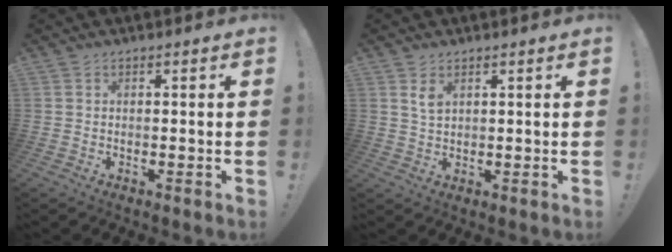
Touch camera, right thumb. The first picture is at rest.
{"total": 3.4, "force": [1.9, 1.8, 2.1], "torque": [-0.022, -0.013, 0.029]}